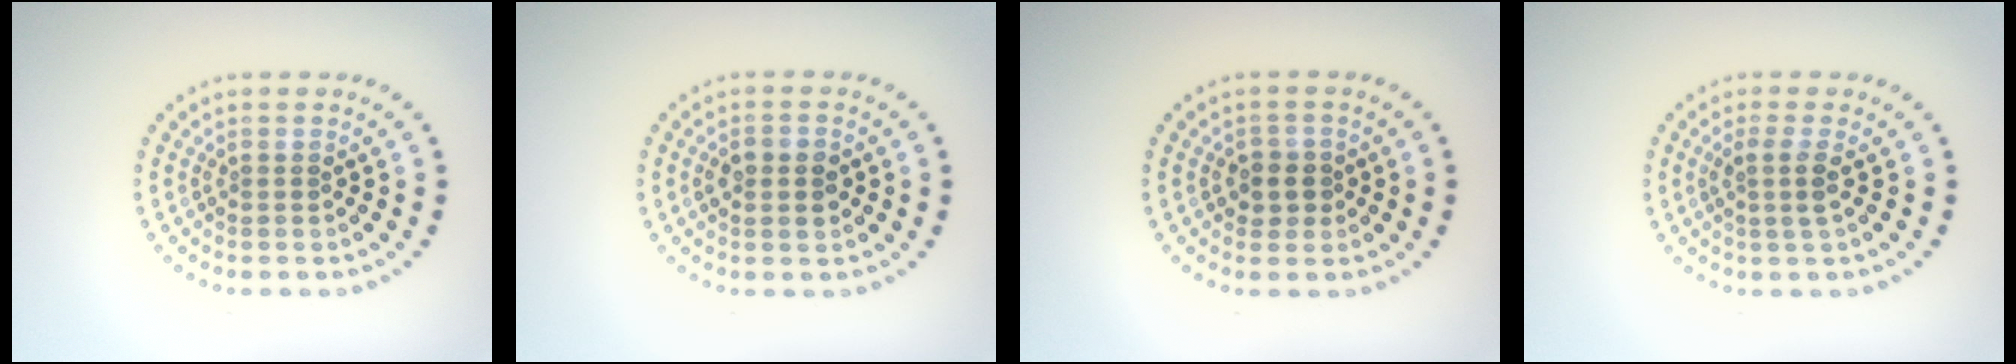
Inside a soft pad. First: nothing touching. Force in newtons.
{"total": 2.8, "press": 2.8, "slide": 0.0}
{"total": 2.1, "press": 1.9, "slide": 0.8}
{"total": 2.0, "press": 1.6, "slide": 1.2}